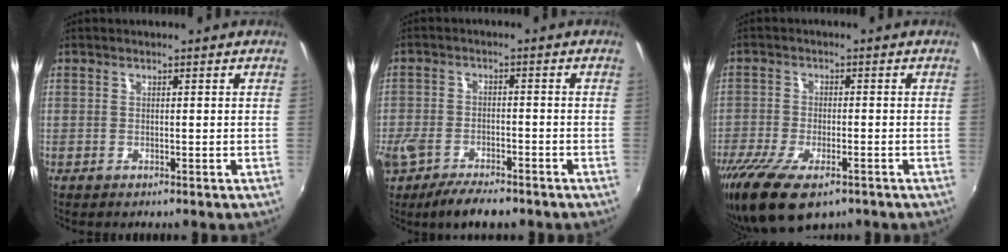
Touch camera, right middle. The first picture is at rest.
{"total": 9.6, "force": [-7.3, 3.5, 5.2], "torque": [-0.130, -0.033, -0.133]}
{"total": 11.6, "force": [-7.8, 4.3, 7.5], "torque": [-0.173, -0.044, -0.137]}